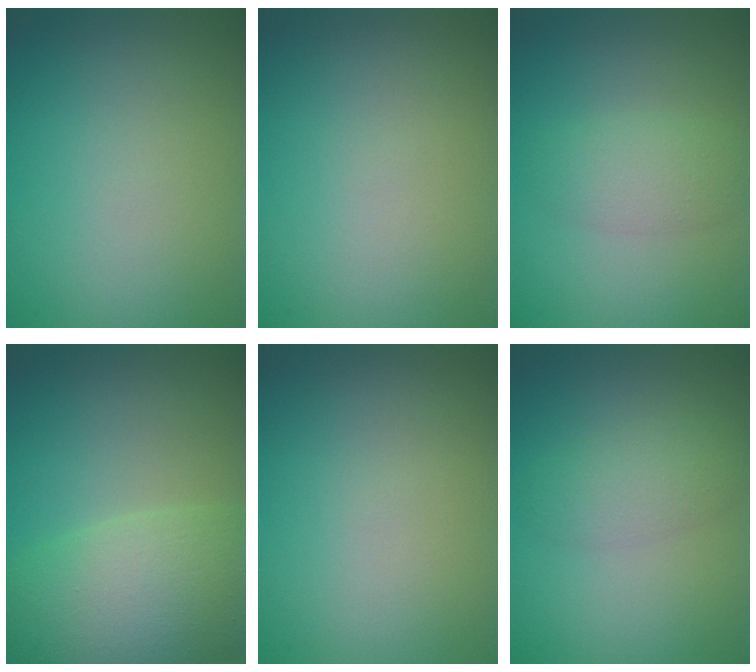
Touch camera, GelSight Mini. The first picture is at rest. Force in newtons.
{"total": 0.0}
{"total": 2.4, "press": 2.4, "slide": 0.1}
{"total": 8.3, "press": 8.3, "slide": 0.5}
{"total": 0.0}
{"total": 2.4, "press": 2.4, "slide": 0.1}